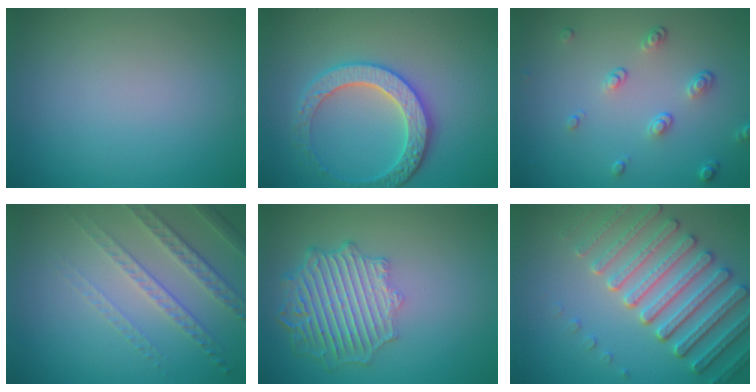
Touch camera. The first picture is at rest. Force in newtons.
{"total": 4.0, "press": 3.8, "slide": 1.1}
{"total": 2.2, "press": 1.4, "slide": 1.7}
{"total": 4.8, "press": 3.1, "slide": 3.7}
{"total": 6.4, "press": 4.9, "slide": 4.1}
{"total": 6.1, "press": 5.4, "slide": 2.8}